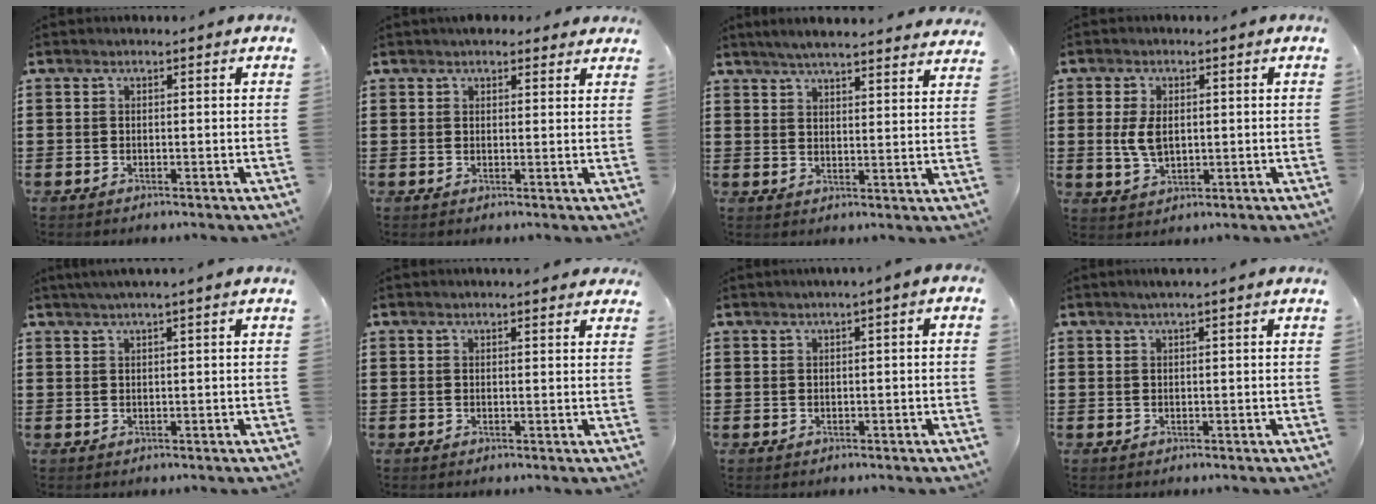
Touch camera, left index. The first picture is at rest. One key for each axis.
{"total": 2.5, "fx": 2.2, "fy": 1.1, "fz": 0.5, "tx": -0.007, "ty": 0.004, "tz": 0.040}
{"total": 4.6, "fx": 4.5, "fy": -0.3, "fz": 1.0, "tx": -0.033, "ty": -0.018, "tz": 0.081}
{"total": 4.8, "fx": 0.5, "fy": 2.8, "fz": 3.9, "tx": -0.102, "ty": 0.001, "tz": 0.002}
{"total": 1.4, "fx": 0.9, "fy": -0.3, "fz": 1.0, "tx": -0.017, "ty": 0.000, "tz": 0.017}
{"total": 1.5, "fx": 1.3, "fy": 0.2, "fz": 0.5, "tx": -0.012, "ty": 0.002, "tz": 0.026}
{"total": 0.9, "fx": 0.1, "fy": 0.0, "fz": 0.9, "tx": -0.014, "ty": -0.004, "tz": 0.002}
{"total": 1.0, "fx": 0.6, "fy": -0.2, "fz": 0.8, "tx": -0.012, "ty": 0.000, "tz": 0.011}